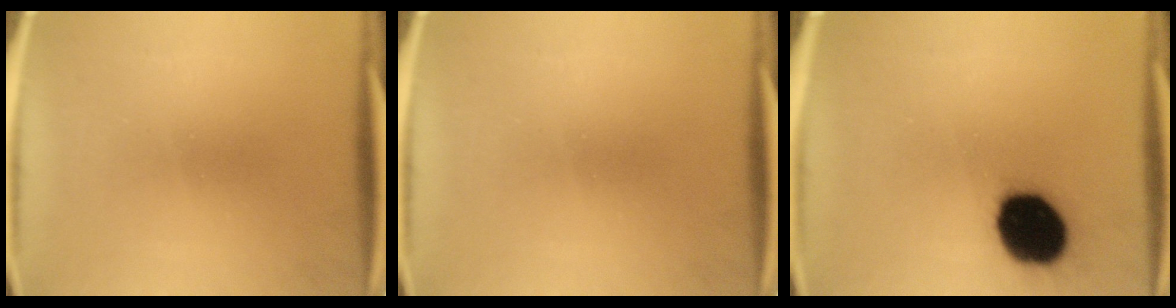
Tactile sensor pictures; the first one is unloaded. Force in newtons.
{"total": 0.0}
{"total": 18.9}